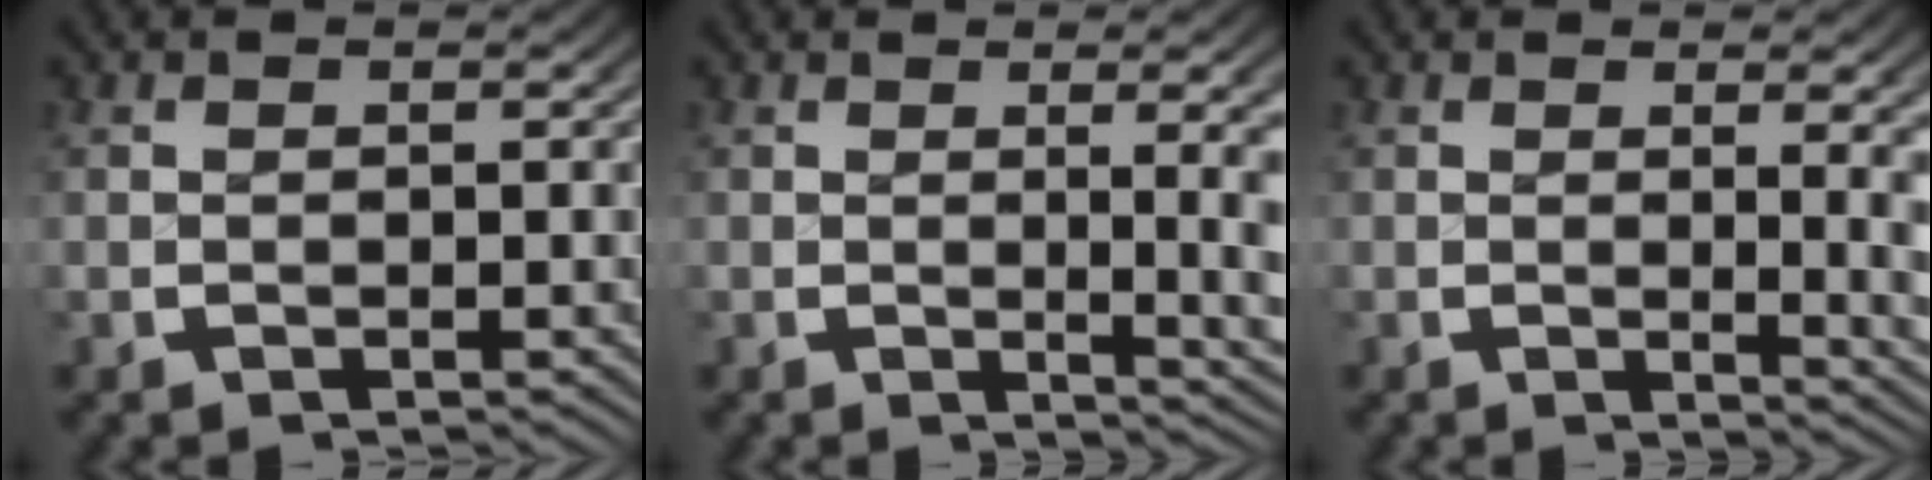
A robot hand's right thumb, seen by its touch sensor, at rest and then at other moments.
{"total": 5.3, "force": [-0.6, 2.0, 4.8], "torque": [-0.062, -0.010, -0.005]}
{"total": 4.1, "force": [-0.7, 1.5, 3.8], "torque": [-0.054, -0.013, -0.004]}